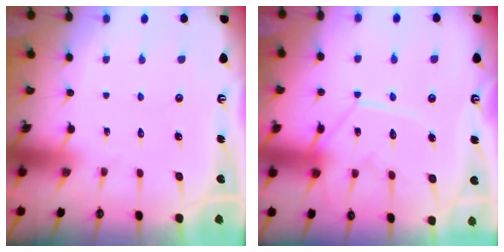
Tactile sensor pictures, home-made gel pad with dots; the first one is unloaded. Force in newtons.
{"total": 12.7, "press": 12.6, "slide": 1.6}